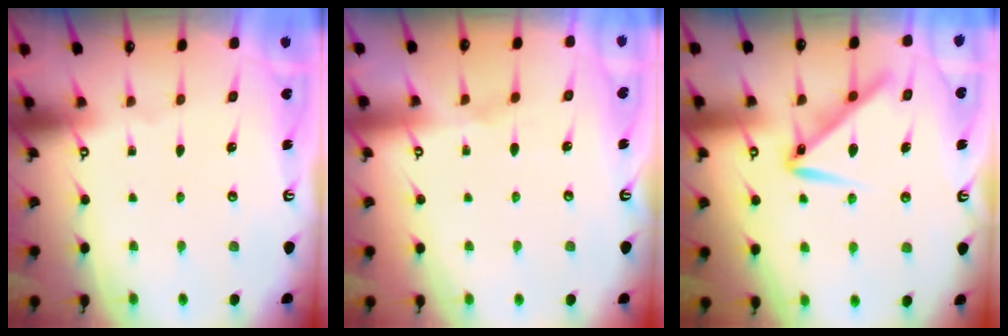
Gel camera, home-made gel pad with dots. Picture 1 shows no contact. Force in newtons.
{"total": 2.8, "press": 2.8, "slide": 0.5}
{"total": 11.4, "press": 11.4, "slide": 0.2}